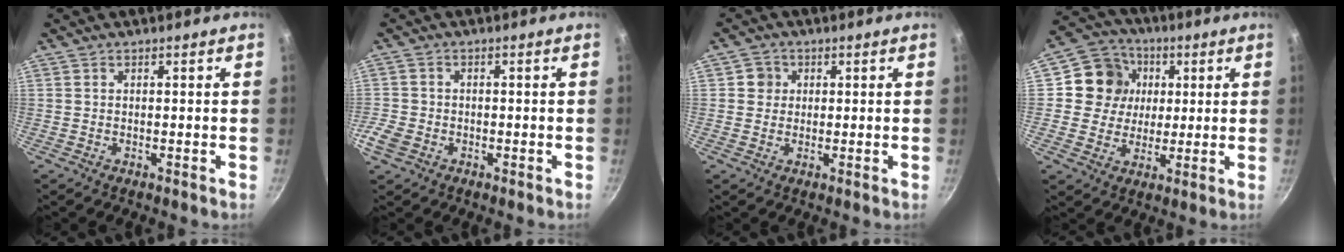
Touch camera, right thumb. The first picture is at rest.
{"total": 4.6, "force": [-2.0, 3.4, 2.2], "torque": [-0.050, 0.008, -0.040]}
{"total": 3.1, "force": [0.5, 3.0, 0.6], "torque": [0.013, 0.003, 0.002]}
{"total": 10.8, "force": [2.2, 10.0, 3.4], "torque": [-0.025, 0.008, 0.026]}